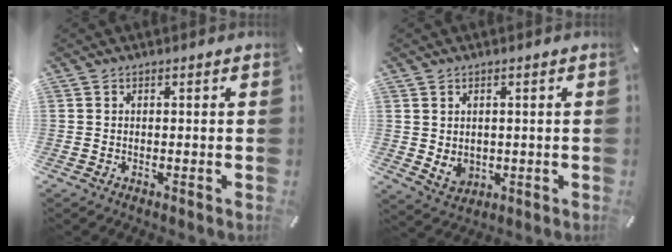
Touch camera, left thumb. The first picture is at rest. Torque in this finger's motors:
{"motor_torque": [0.85, 0.81, 0.30, -0.10, 0.17]}